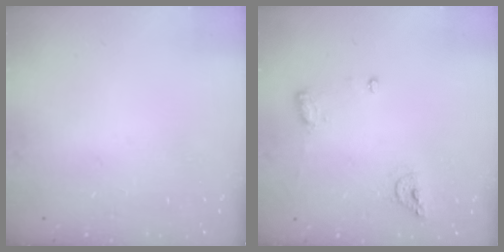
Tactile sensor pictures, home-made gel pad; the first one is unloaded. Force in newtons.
{"total": 7.9, "press": 7.8, "slide": 1.1}